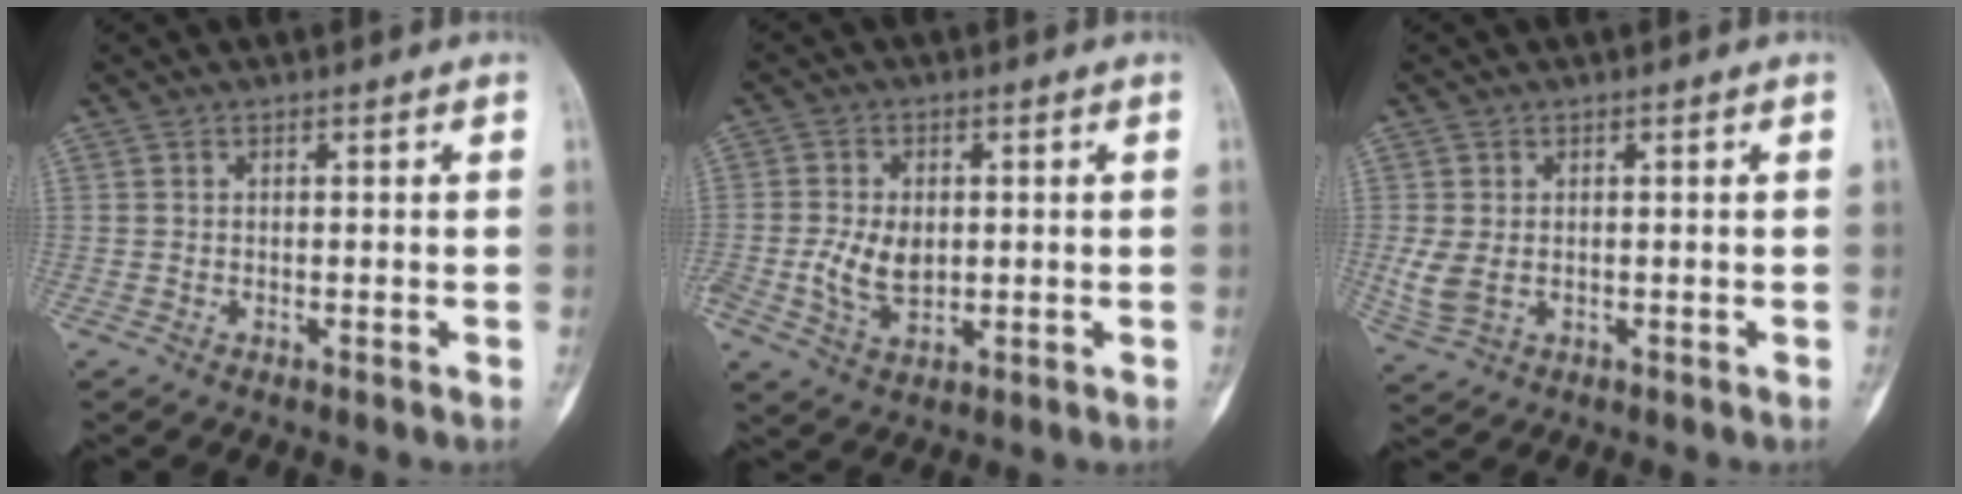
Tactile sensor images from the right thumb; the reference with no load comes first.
{"total": 6.9, "force": [-0.2, 4.6, 5.2], "torque": [-0.094, -0.003, 0.003]}
{"total": 4.6, "force": [-0.2, 3.1, 3.3], "torque": [-0.087, -0.003, 0.005]}